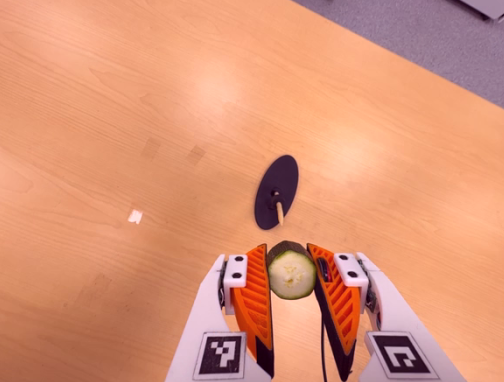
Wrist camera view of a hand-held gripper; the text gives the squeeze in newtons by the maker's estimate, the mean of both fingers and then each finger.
{"total": 9.2, "left": 8.6, "right": 9.8}